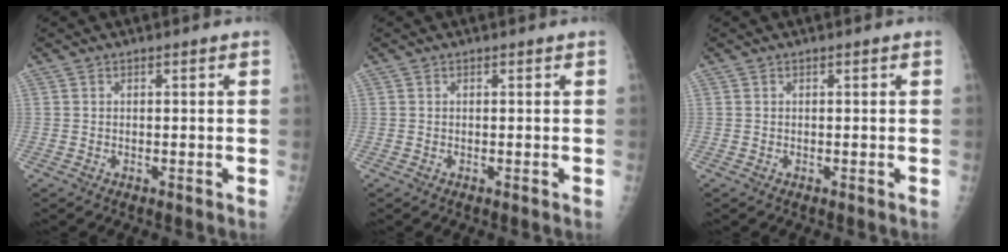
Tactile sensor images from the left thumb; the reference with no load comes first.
{"total": 0.0}
{"total": 0.0}